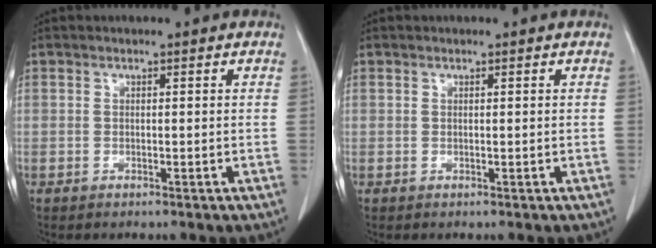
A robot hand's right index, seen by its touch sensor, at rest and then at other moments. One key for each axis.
{"total": 0.0}